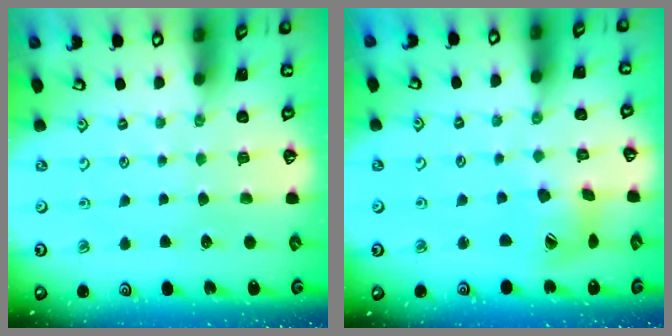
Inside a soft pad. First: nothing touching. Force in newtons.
{"total": 10.8, "press": 10.8, "slide": 1.2}